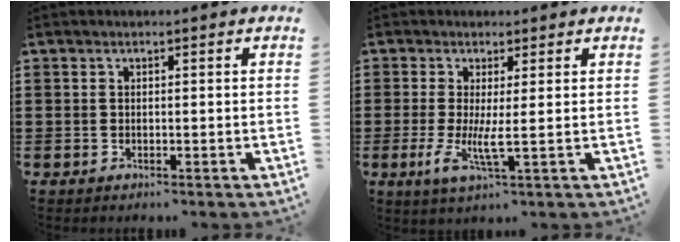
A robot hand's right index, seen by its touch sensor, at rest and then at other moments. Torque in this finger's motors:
{"motor_torque": [0.68, -0.23, 0.26, 0.10]}